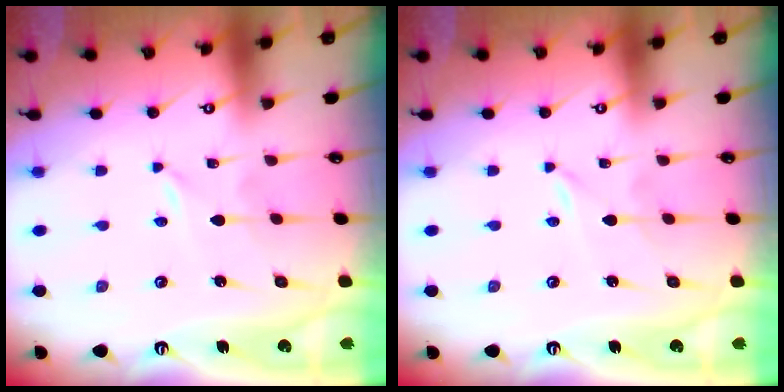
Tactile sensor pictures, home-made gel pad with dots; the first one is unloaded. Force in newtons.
{"total": 0.0}